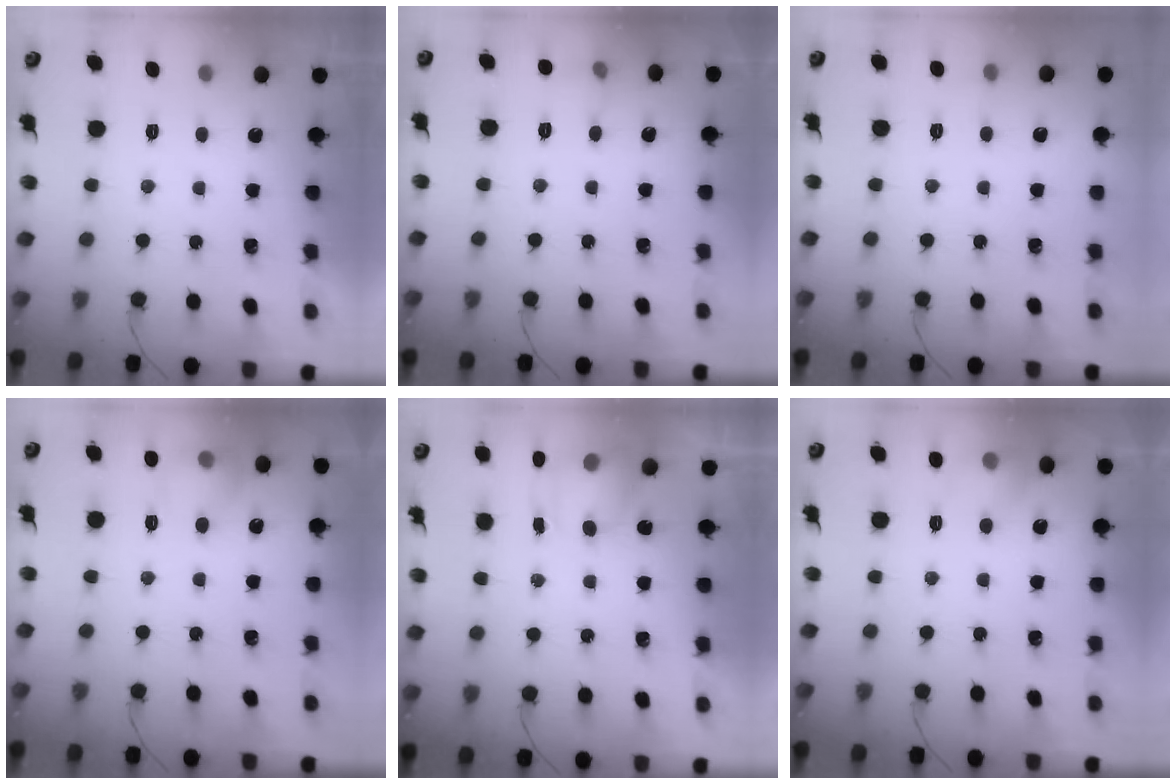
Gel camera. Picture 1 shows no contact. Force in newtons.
{"total": 5.6, "press": 5.3, "slide": 1.9}
{"total": 3.6, "press": 3.5, "slide": 0.9}
{"total": 9.5, "press": 9.4, "slide": 1.3}
{"total": 5.8, "press": 5.7, "slide": 0.7}
{"total": 7.8, "press": 7.6, "slide": 1.6}